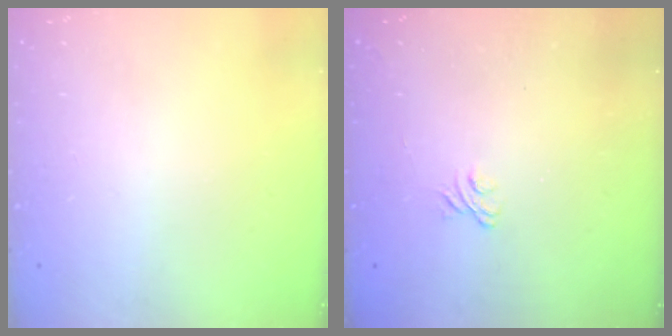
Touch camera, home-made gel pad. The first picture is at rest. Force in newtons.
{"total": 1.9, "press": 1.5, "slide": 1.1}